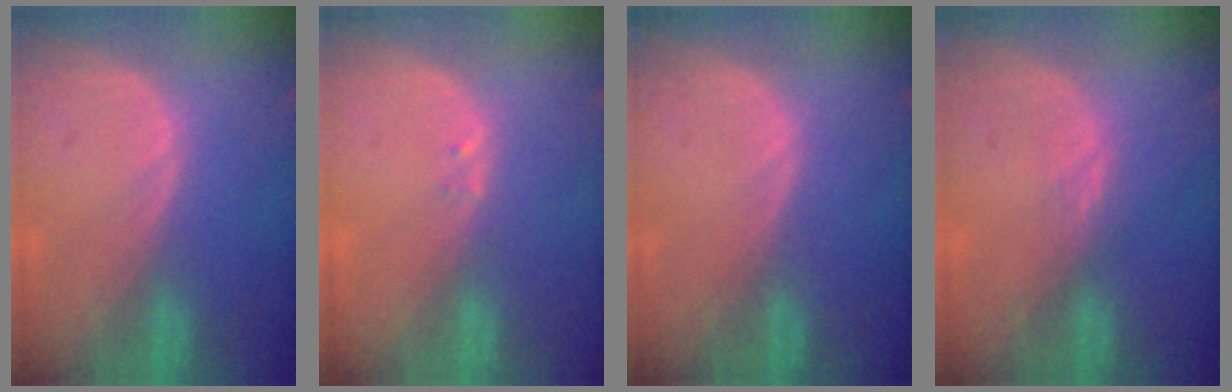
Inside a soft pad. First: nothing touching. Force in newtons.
{"total": 0.6, "press": 0.6, "slide": 0.2}
{"total": 0.0}
{"total": 0.9, "press": 0.9, "slide": 0.4}